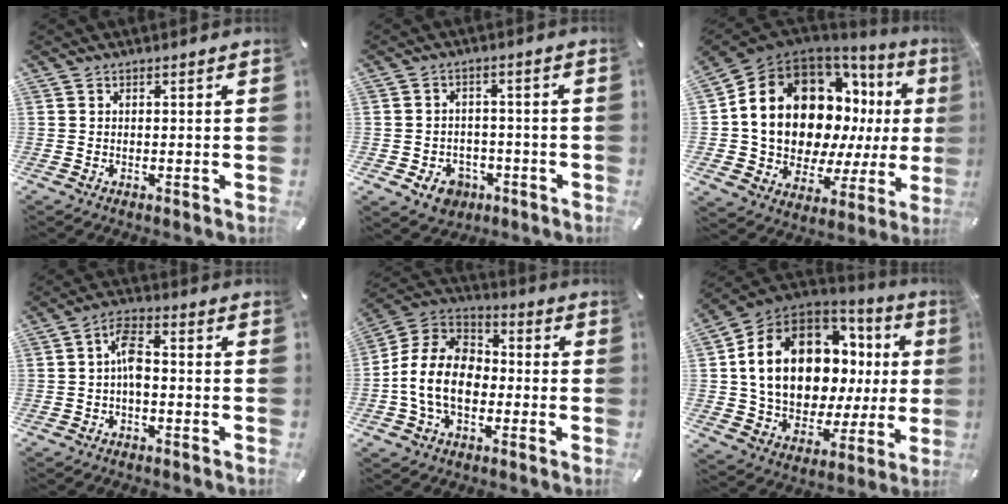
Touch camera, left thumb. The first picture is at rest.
{"total": 6.5, "force": [-3.1, 5.1, 2.6], "torque": [-0.050, 0.016, -0.058]}
{"total": 22.9, "force": [5.1, 15.7, 15.8], "torque": [-0.293, -0.053, 0.111]}
{"total": 6.3, "force": [-1.1, 3.2, 5.3], "torque": [-0.106, 0.015, -0.020]}
{"total": 13.3, "force": [-3.8, 10.0, 8.0], "torque": [-0.181, 0.029, -0.069]}
{"total": 19.4, "force": [5.1, 13.5, 12.9], "torque": [-0.232, -0.039, 0.102]}